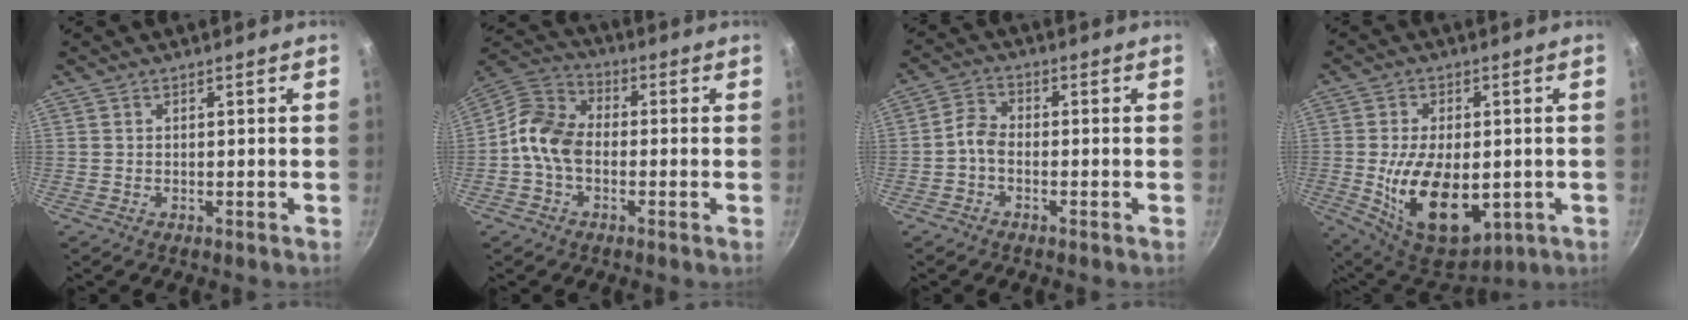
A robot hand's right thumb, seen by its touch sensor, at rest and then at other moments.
{"total": 10.4, "force": [-1.6, 7.3, 7.3], "torque": [-0.134, 0.031, -0.046]}
{"total": 4.2, "force": [-1.3, 2.8, 2.9], "torque": [-0.051, 0.017, -0.036]}
{"total": 17.7, "force": [-3.1, 9.9, 14.3], "torque": [-0.229, -0.011, -0.023]}